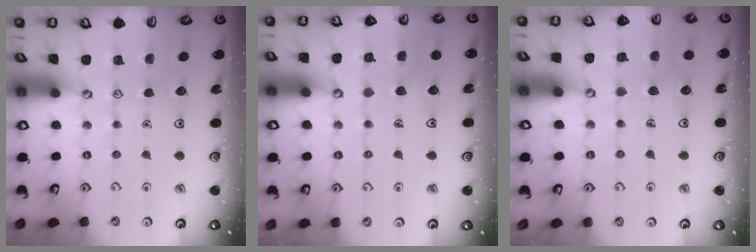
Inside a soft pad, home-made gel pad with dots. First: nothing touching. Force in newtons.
{"total": 6.8, "press": 6.8, "slide": 0.4}
{"total": 5.8, "press": 5.7, "slide": 0.6}